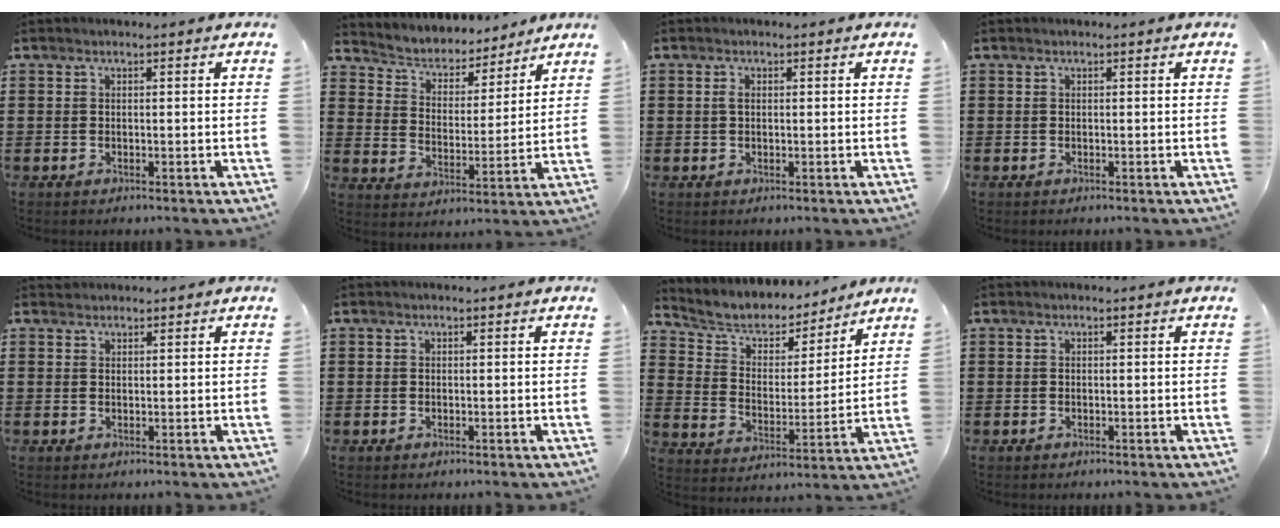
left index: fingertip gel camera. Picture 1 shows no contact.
{"total": 4.4, "force": [4.3, 1.2, 0.0], "torque": [-0.029, -0.030, 0.069]}
{"total": 1.1, "force": [0.2, 0.5, 1.0], "torque": [-0.021, 0.004, 0.002]}
{"total": 0.0}
{"total": 0.9, "force": [0.9, 0.3, -0.1], "torque": [0.000, 0.000, 0.018]}
{"total": 0.0}
{"total": 5.3, "force": [4.5, 2.7, 1.0], "torque": [-0.052, -0.028, 0.073]}
{"total": 0.0}